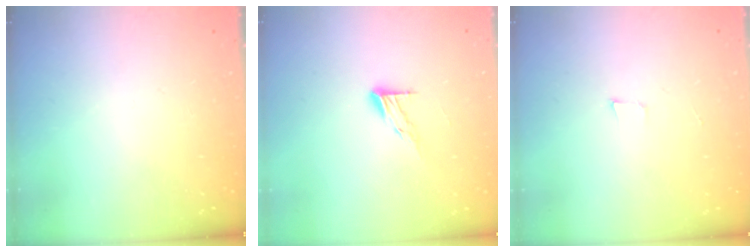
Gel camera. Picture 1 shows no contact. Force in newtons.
{"total": 7.3, "press": 7.3, "slide": 0.4}
{"total": 3.5, "press": 2.3, "slide": 2.6}